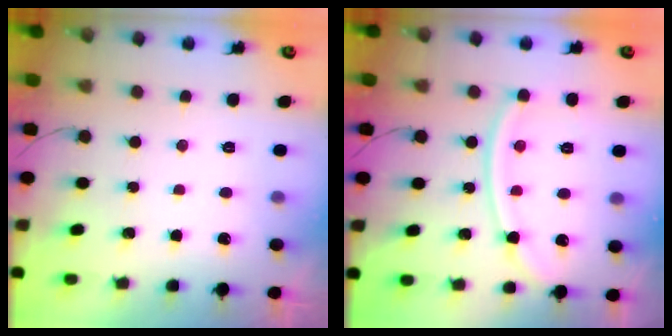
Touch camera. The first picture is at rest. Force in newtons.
{"total": 11.2, "press": 11.1, "slide": 1.4}